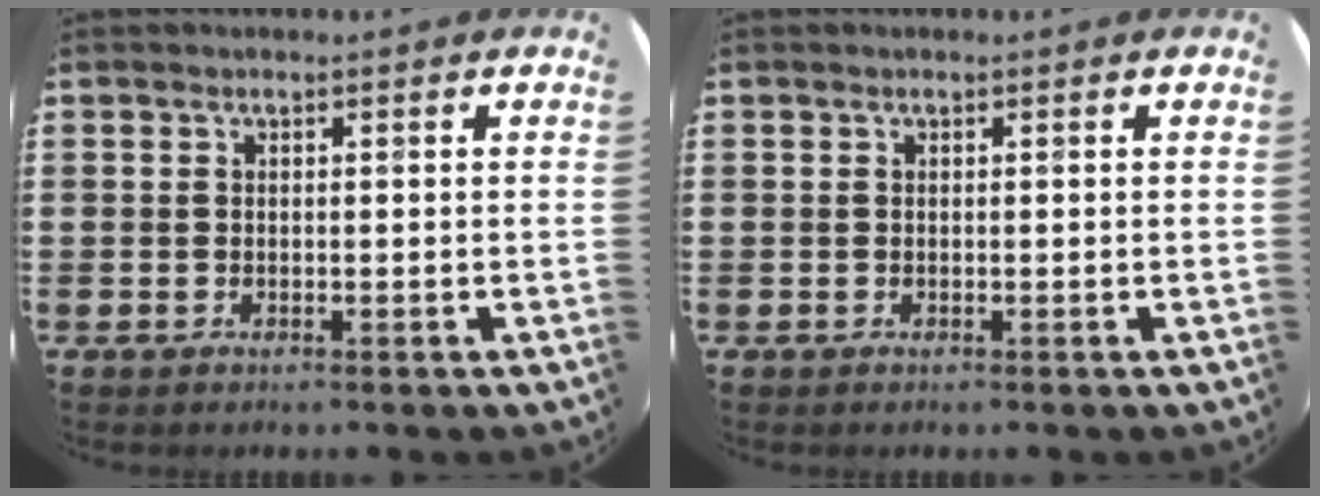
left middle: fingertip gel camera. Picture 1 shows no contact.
{"total": 0.0}